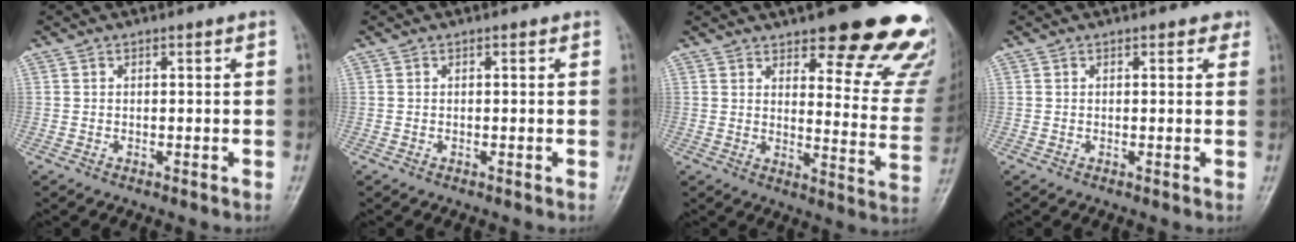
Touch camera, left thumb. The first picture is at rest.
{"total": 0.0}
{"total": 21.9, "force": [15.3, 6.4, 14.4], "torque": [-0.132, -0.084, 0.183]}
{"total": 1.6, "force": [1.0, 0.9, 0.8], "torque": [0.005, -0.002, 0.006]}